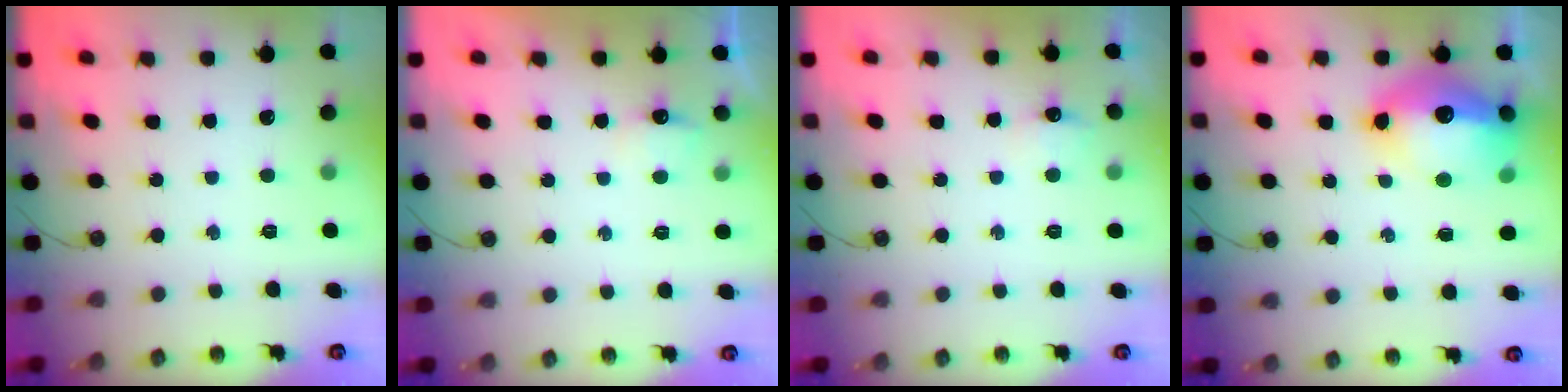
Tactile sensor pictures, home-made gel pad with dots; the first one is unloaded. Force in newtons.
{"total": 5.2, "press": 5.1, "slide": 1.0}
{"total": 5.4, "press": 5.3, "slide": 1.3}
{"total": 17.8, "press": 17.7, "slide": 1.7}